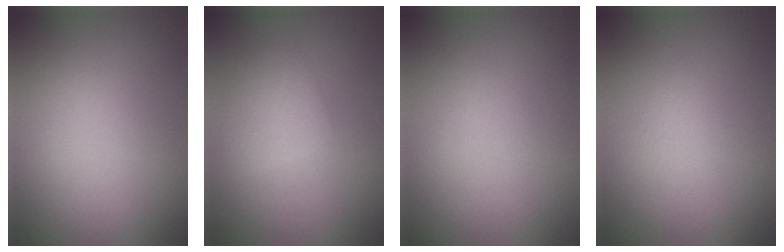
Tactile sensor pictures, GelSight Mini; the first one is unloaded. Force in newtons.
{"total": 2.1, "press": 2.1, "slide": 0.1}
{"total": 0.0}
{"total": 0.5, "press": 0.5, "slide": 0.1}